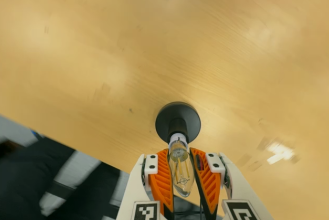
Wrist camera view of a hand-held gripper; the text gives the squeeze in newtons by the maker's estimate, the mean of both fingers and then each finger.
{"total": 20.0, "left": 18.6, "right": 21.4}